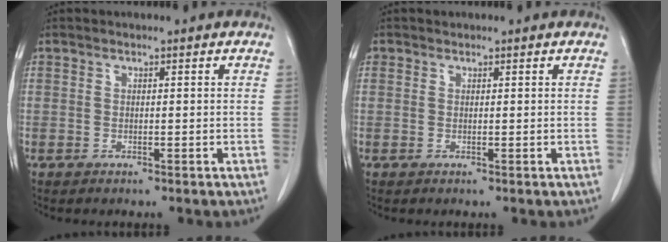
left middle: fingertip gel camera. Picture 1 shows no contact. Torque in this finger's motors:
{"motor_torque": [-0.08, 0.09, -0.05, -0.01]}